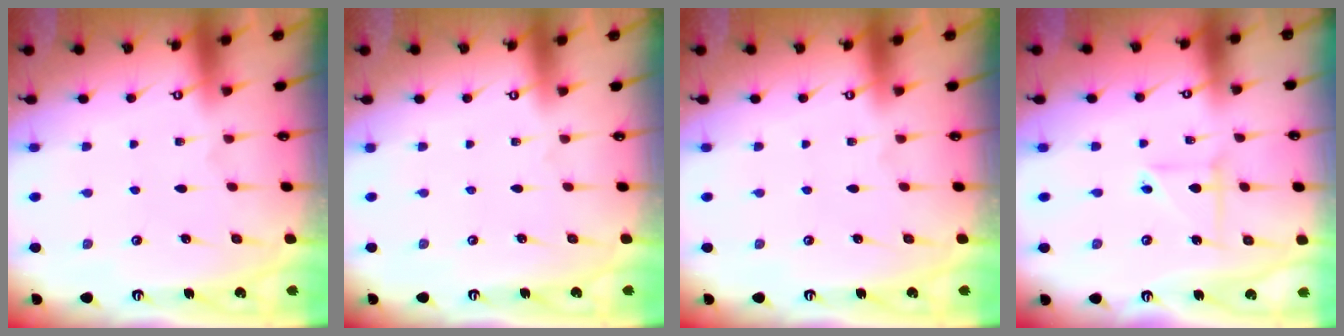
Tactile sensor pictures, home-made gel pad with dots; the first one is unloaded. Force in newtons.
{"total": 0.0}
{"total": 0.0}
{"total": 4.3, "press": 4.2, "slide": 0.4}